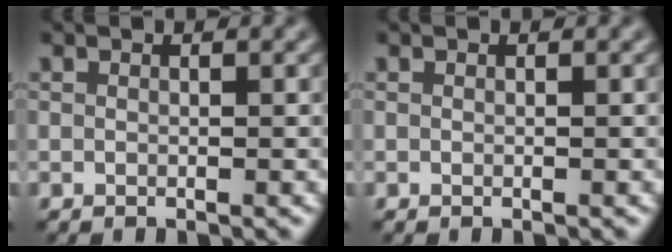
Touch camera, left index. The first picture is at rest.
{"total": 0.0}